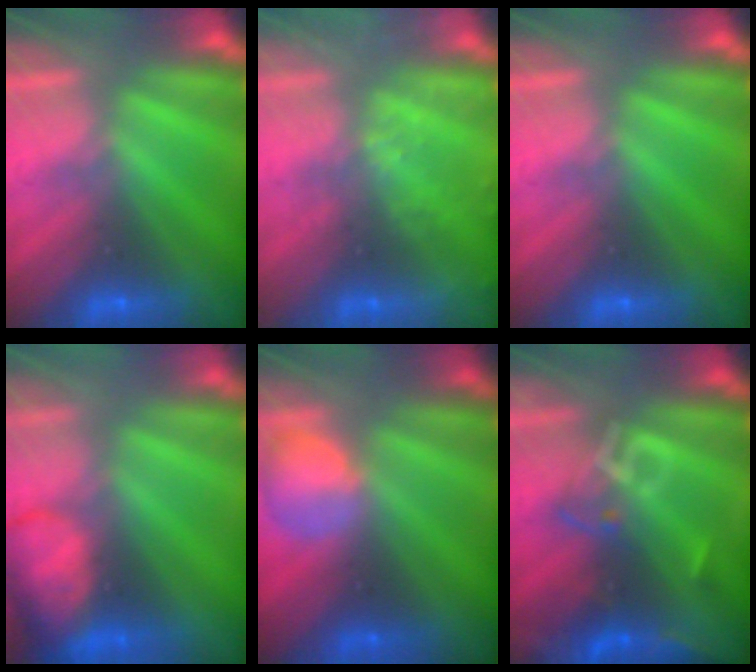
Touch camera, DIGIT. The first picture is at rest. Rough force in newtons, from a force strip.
{"total": 2.5}
{"total": 0.0}
{"total": 7.8}
{"total": 2.4}
{"total": 2.4}